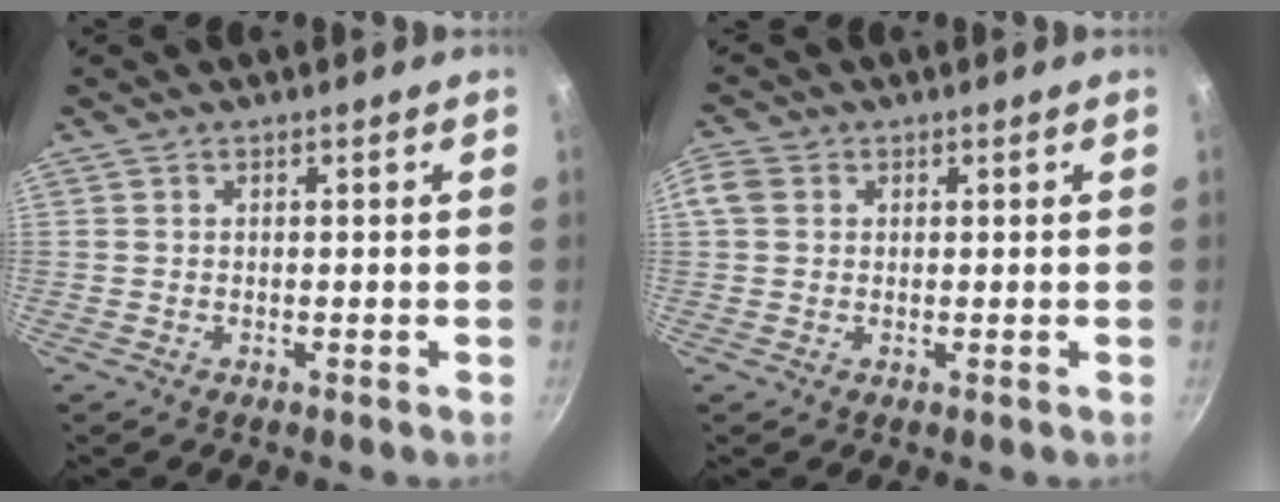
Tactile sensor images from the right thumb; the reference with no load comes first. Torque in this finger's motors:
{"motor_torque": [1.11, 1.12, 0.52, -0.43, 0.11]}